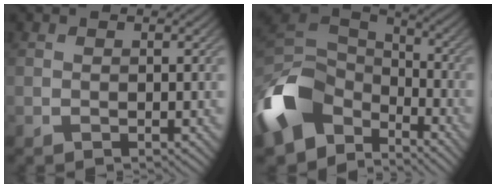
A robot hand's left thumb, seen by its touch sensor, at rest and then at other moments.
{"total": 14.4, "force": [-6.5, 9.9, 8.2], "torque": [-0.239, -0.024, -0.122]}